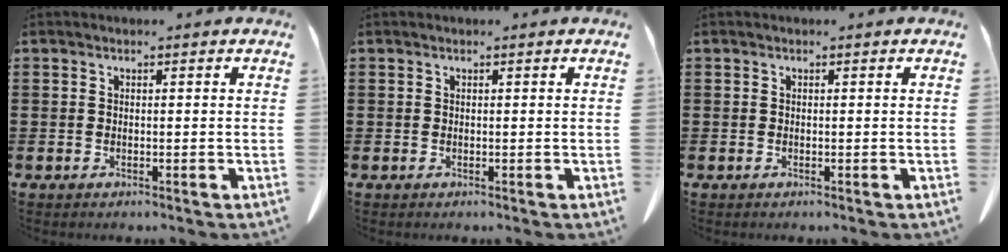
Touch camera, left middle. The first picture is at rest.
{"total": 0.0}
{"total": 0.0}